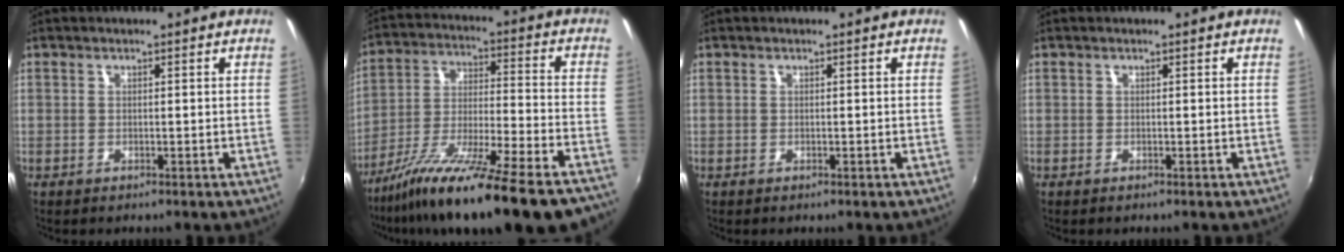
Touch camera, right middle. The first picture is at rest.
{"total": 25.5, "force": [-19.8, 2.2, 15.8], "torque": [-0.273, -0.066, -0.310]}
{"total": 0.0}
{"total": 0.0}